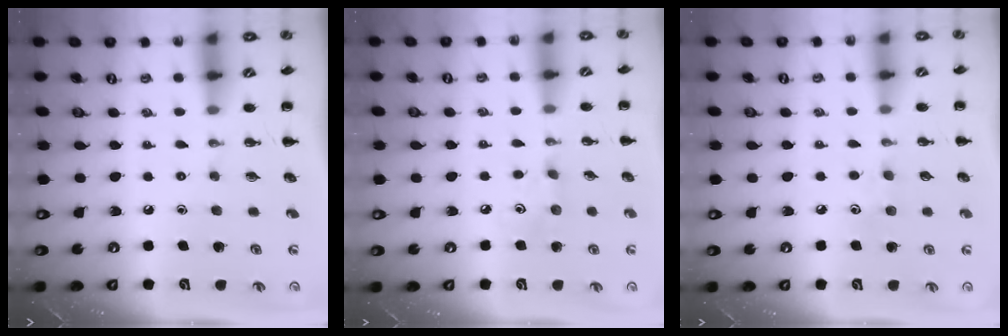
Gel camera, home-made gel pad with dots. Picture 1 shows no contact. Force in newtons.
{"total": 3.7, "press": 3.6, "slide": 0.9}
{"total": 5.7, "press": 5.4, "slide": 1.7}